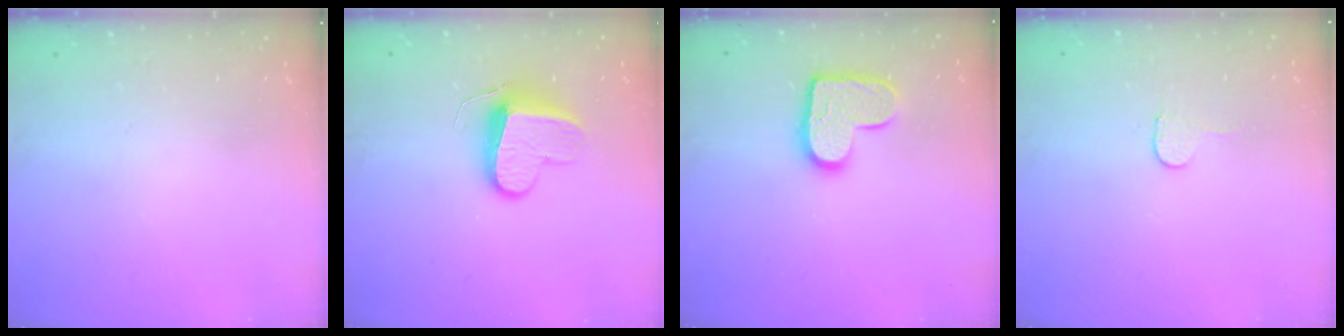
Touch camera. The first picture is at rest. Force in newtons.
{"total": 10.3, "press": 10.2, "slide": 1.2}
{"total": 12.8, "press": 12.8, "slide": 0.8}
{"total": 2.3, "press": 2.3, "slide": 0.2}